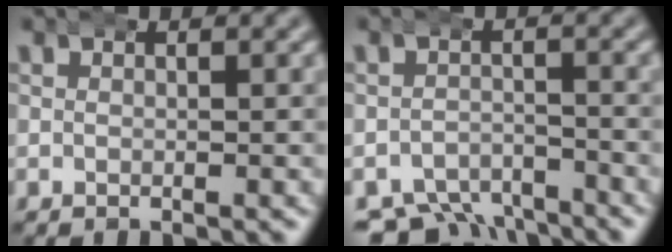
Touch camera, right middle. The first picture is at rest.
{"total": 7.0, "force": [-5.6, 3.6, 2.0], "torque": [-0.026, -0.031, -0.087]}